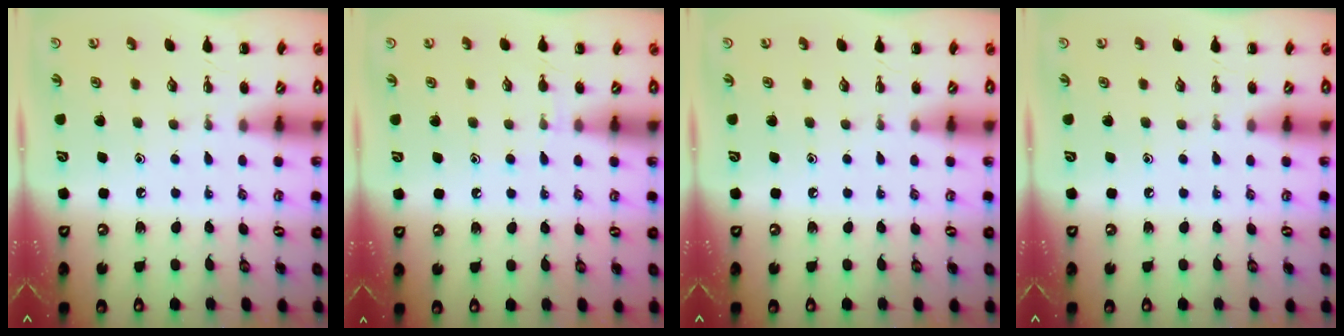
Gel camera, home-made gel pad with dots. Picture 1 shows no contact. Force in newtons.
{"total": 4.3, "press": 3.9, "slide": 1.6}
{"total": 0.0}
{"total": 0.0}